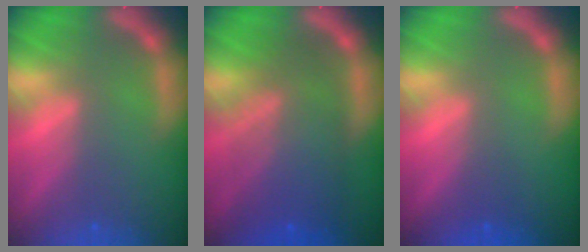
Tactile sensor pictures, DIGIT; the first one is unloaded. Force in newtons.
{"total": 9.1}
{"total": 1.0}